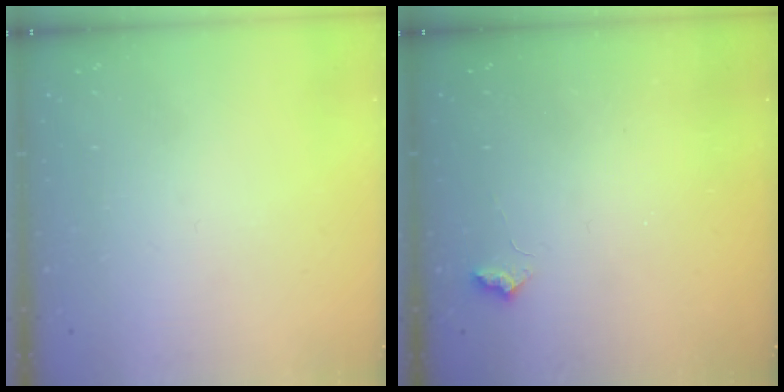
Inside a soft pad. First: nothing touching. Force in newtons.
{"total": 2.8, "press": 2.7, "slide": 0.6}